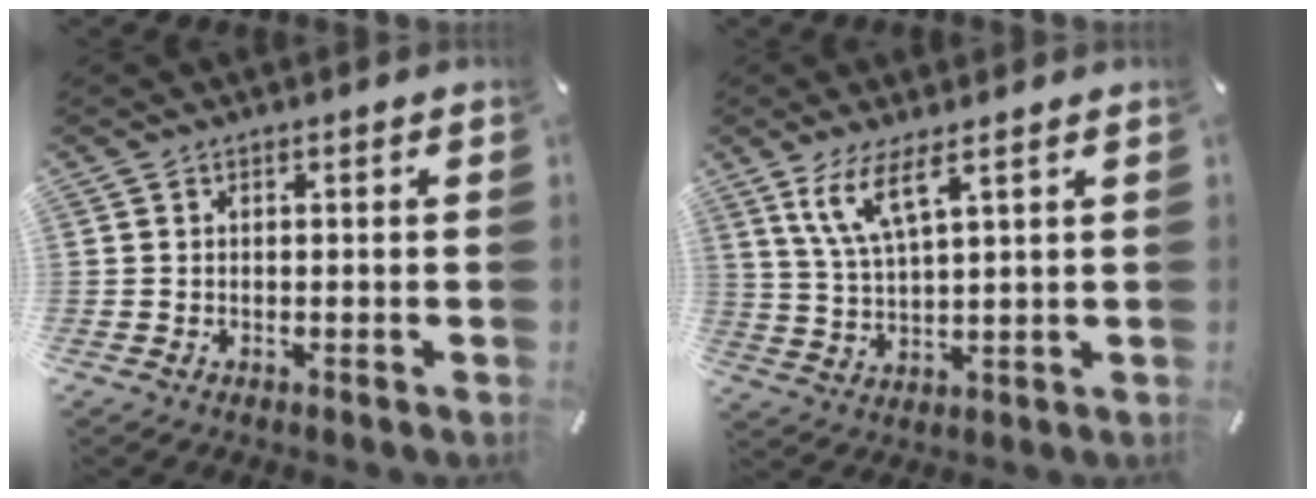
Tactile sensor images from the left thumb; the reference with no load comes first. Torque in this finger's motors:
{"motor_torque": [0.83, 0.66, 0.89, -0.95, 0.23]}